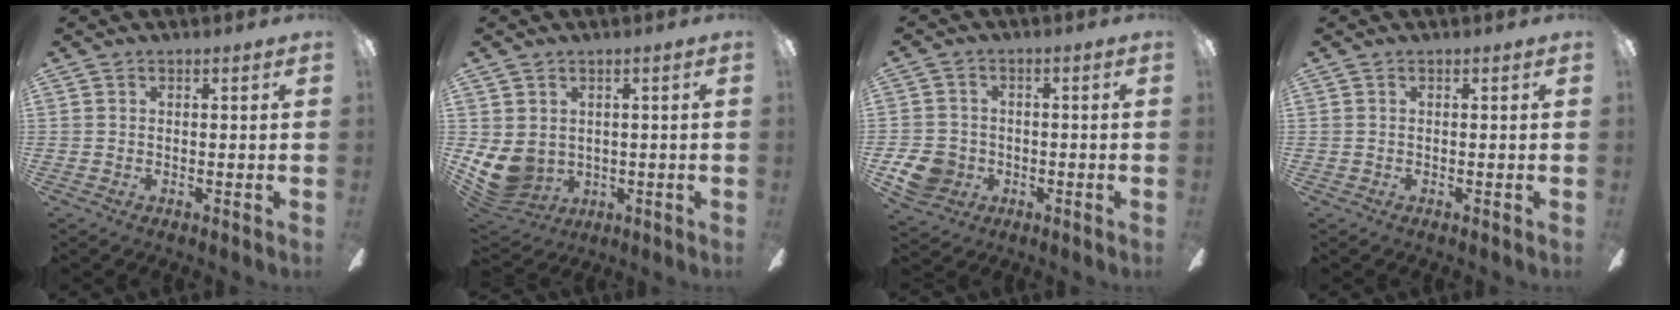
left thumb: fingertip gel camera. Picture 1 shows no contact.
{"total": 8.6, "force": [0.1, 7.5, 4.1], "torque": [-0.120, -0.013, 0.005]}
{"total": 7.8, "force": [-2.5, 6.8, 2.9], "torque": [-0.059, 0.021, -0.045]}
{"total": 0.0}